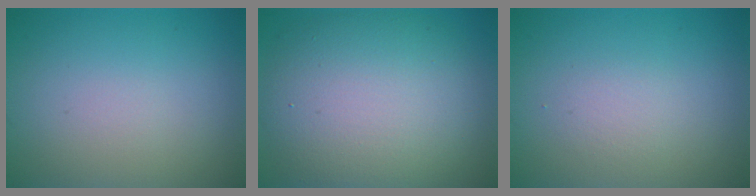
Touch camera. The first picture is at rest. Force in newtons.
{"total": 10.7, "press": 10.7, "slide": 0.8}
{"total": 1.2, "press": 1.2, "slide": 0.0}